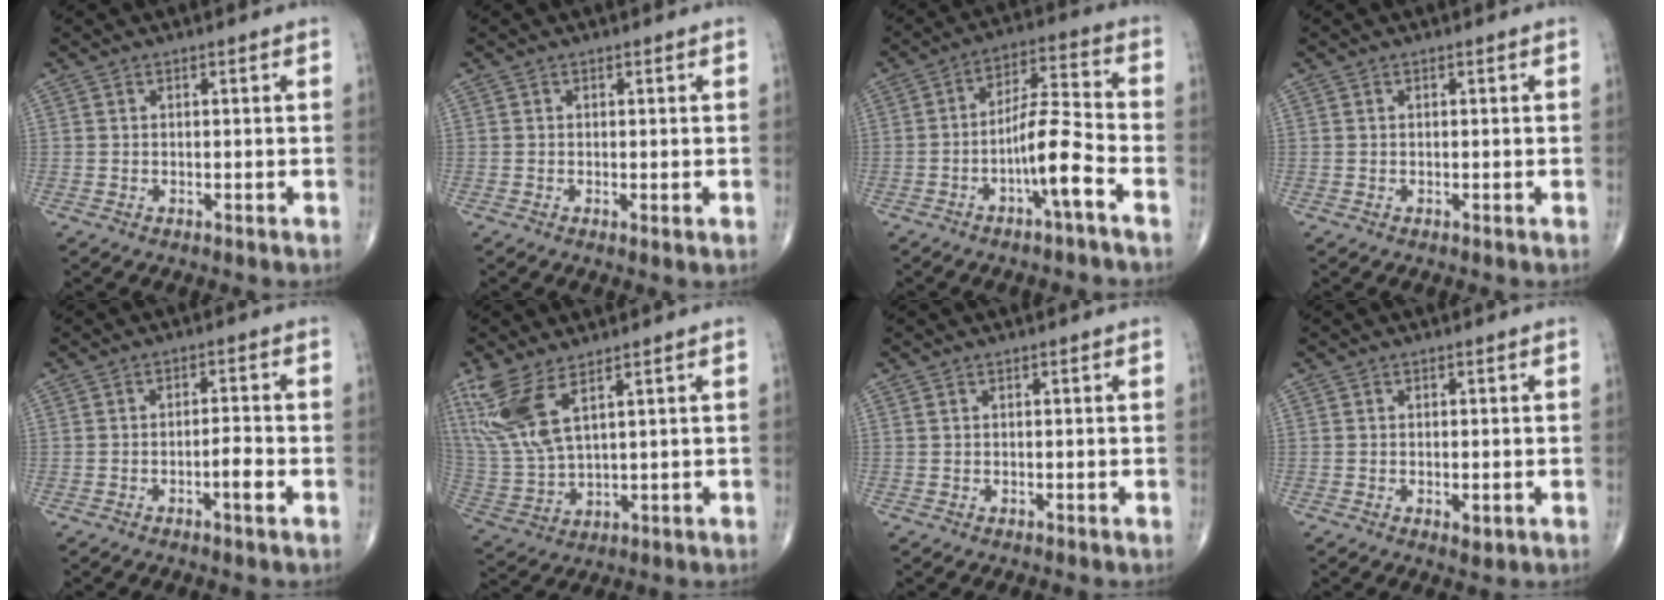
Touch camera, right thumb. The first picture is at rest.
{"total": 0.7, "force": [-0.1, 0.2, 0.7], "torque": [-0.015, -0.004, -0.004]}
{"total": 11.8, "force": [-5.2, 1.8, 10.5], "torque": [-0.194, 0.047, -0.093]}
{"total": 0.0}
{"total": 3.5, "force": [-1.5, 0.7, 3.1], "torque": [-0.051, 0.009, -0.028]}
{"total": 12.0, "force": [6.5, 4.2, 9.2], "torque": [-0.221, -0.023, 0.150]}
{"total": 0.0}
{"total": 1.9, "force": [-0.5, 0.9, 1.6], "torque": [-0.021, -0.004, -0.005]}